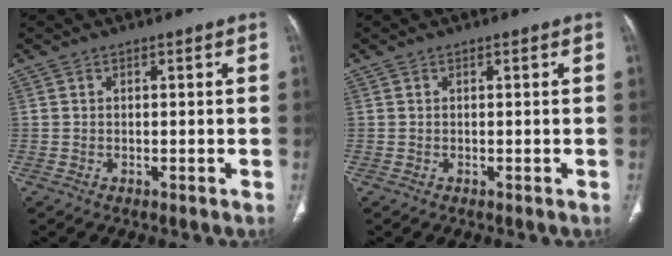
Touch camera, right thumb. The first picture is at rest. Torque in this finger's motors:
{"motor_torque": [-0.01, 0.01, -0.29, -0.29, 0.01]}